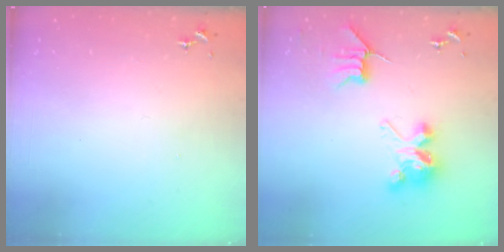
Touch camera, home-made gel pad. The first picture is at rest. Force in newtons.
{"total": 10.0, "press": 10.0, "slide": 0.6}